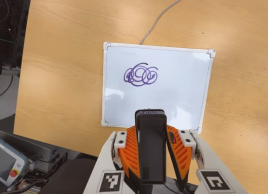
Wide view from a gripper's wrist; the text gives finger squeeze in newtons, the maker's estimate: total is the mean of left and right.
{"total": 7.7, "left": 5.8, "right": 9.7}